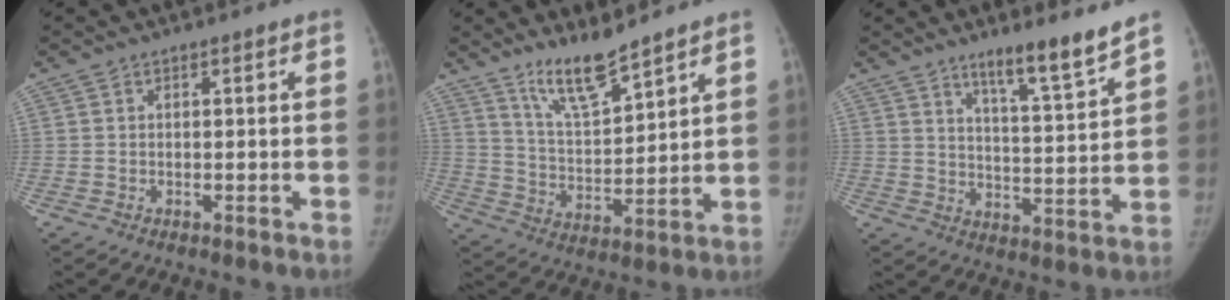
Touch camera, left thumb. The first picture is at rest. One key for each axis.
{"total": 9.8, "fx": 8.0, "fy": 1.7, "fz": 5.4, "tx": -0.088, "ty": -0.066, "tz": 0.157}
{"total": 9.0, "fx": 7.1, "fy": 0.3, "fz": 5.5, "tx": -0.083, "ty": -0.061, "tz": 0.115}